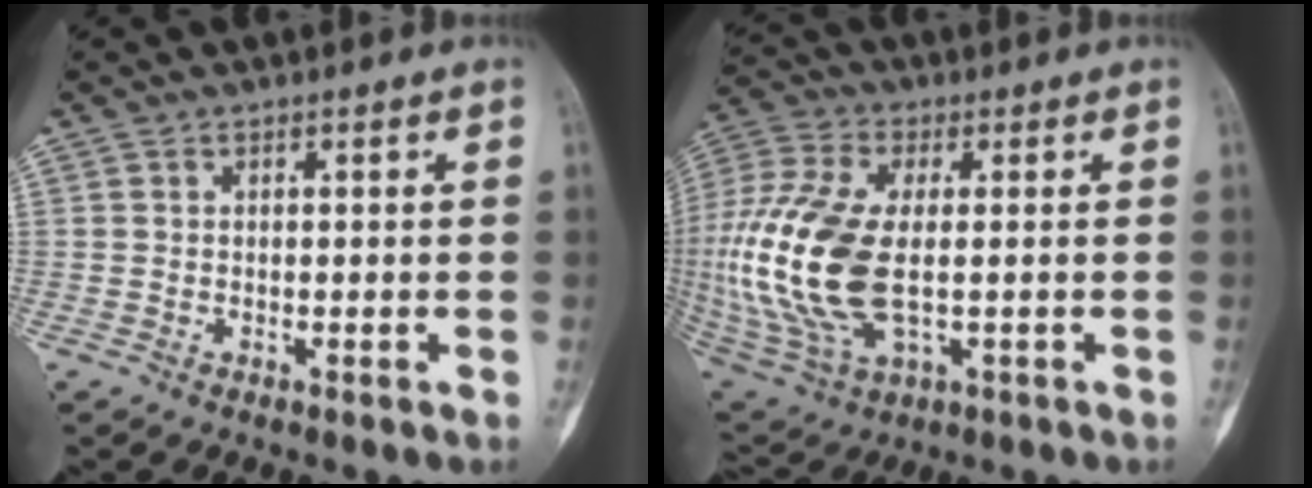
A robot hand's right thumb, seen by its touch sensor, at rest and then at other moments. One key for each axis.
{"total": 21.1, "fx": -0.8, "fy": 10.9, "fz": 18.1, "tx": -0.416, "ty": -0.011, "tz": -0.005}